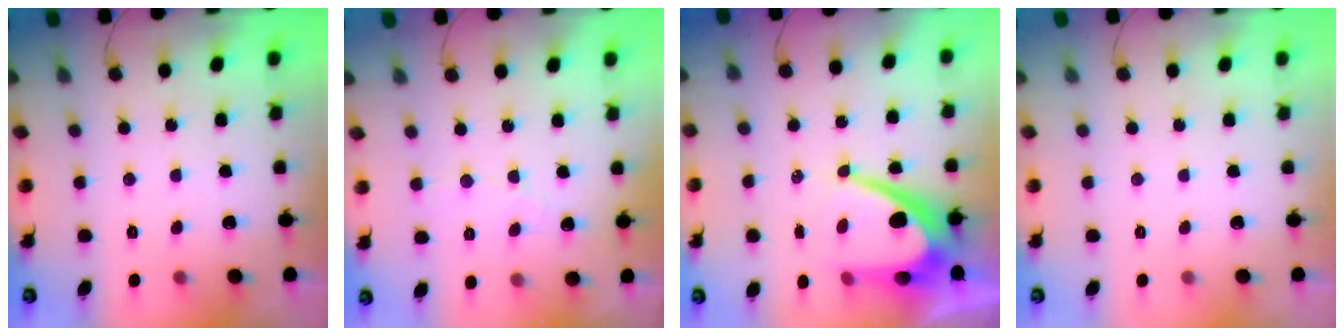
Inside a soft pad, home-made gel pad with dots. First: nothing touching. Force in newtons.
{"total": 3.0, "press": 3.0, "slide": 0.2}
{"total": 13.0, "press": 13.0, "slide": 0.8}
{"total": 0.0}